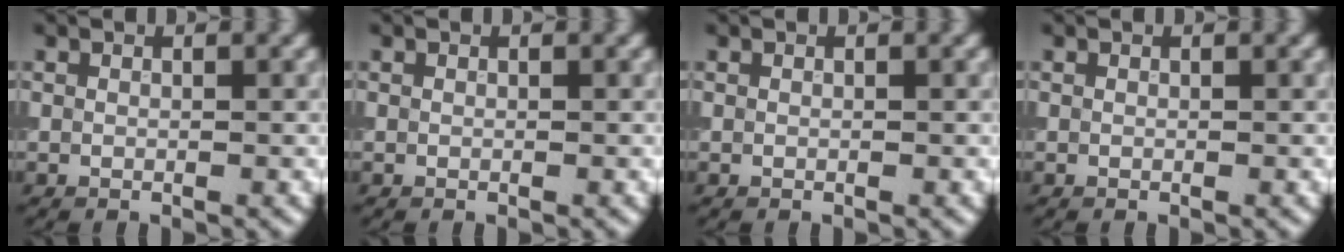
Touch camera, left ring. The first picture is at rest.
{"total": 0.0}
{"total": 0.0}
{"total": 0.0}